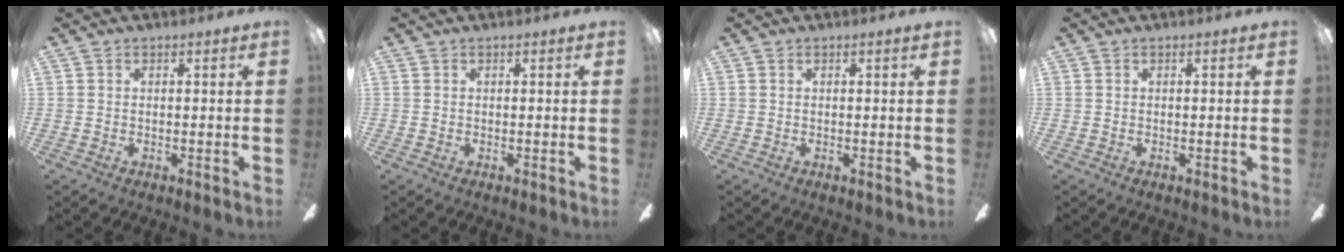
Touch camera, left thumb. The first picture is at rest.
{"total": 0.0}
{"total": 0.0}
{"total": 0.0}